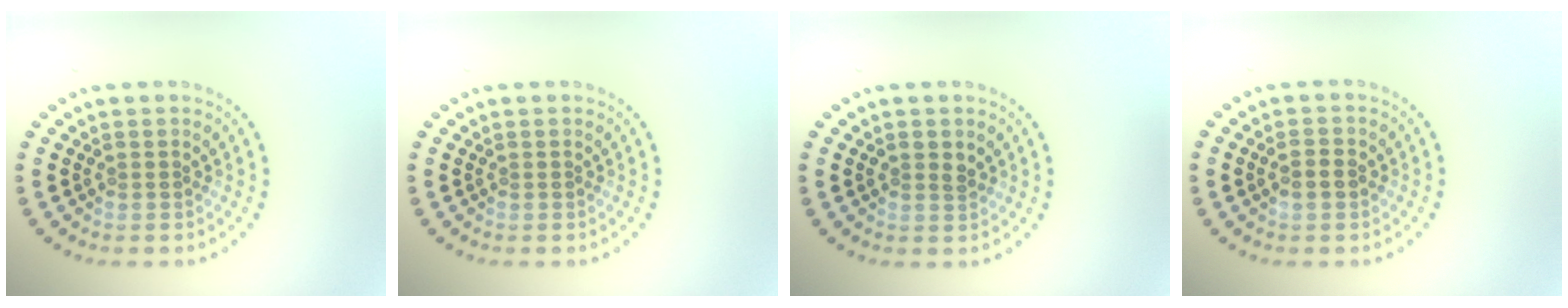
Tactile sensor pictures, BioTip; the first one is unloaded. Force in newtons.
{"total": 0.0}
{"total": 1.2, "press": 1.1, "slide": 0.4}
{"total": 1.3, "press": 1.3, "slide": 0.3}